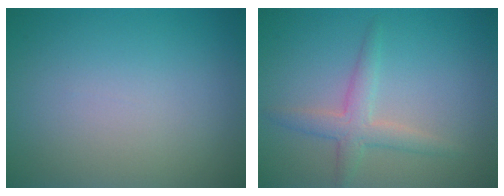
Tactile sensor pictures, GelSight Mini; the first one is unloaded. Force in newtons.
{"total": 2.6, "press": 2.6, "slide": 0.1}